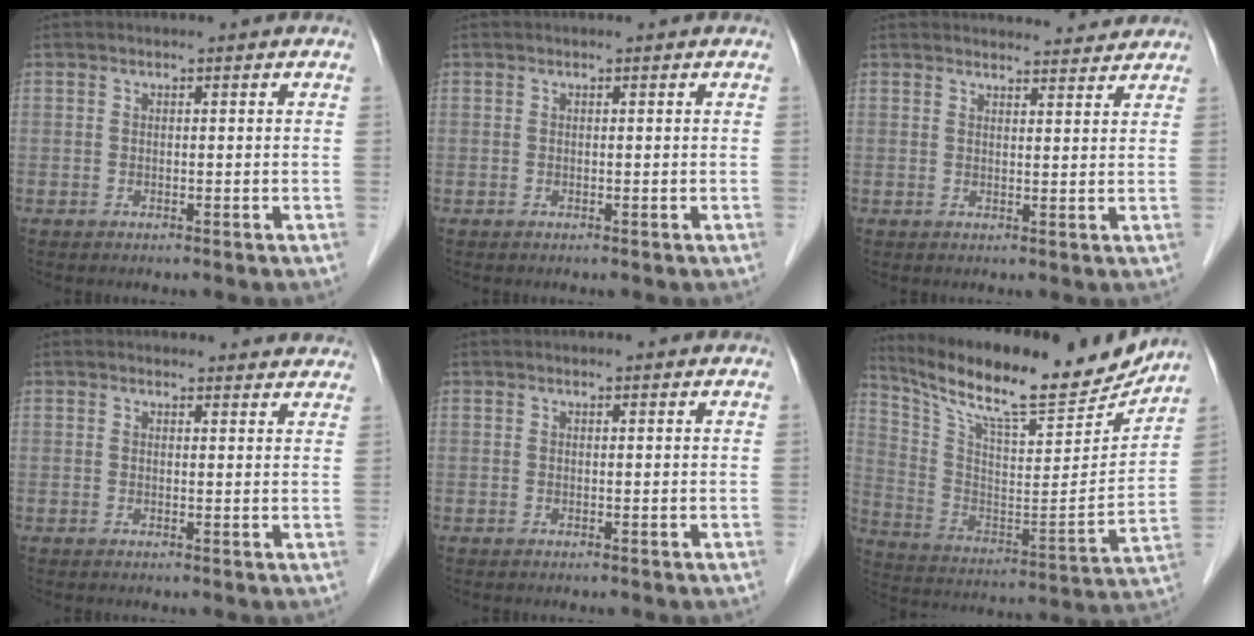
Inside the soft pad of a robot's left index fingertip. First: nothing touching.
{"total": 0.0}
{"total": 5.7, "force": [5.6, 0.8, 0.4], "torque": [-0.004, 0.004, 0.061]}
{"total": 6.5, "force": [6.2, 1.6, 0.5], "torque": [0.015, 0.001, 0.047]}
{"total": 1.4, "force": [1.4, 0.2, 0.1], "torque": [-0.011, 0.005, 0.015]}
{"total": 22.2, "force": [19.5, 3.5, 9.8], "torque": [-0.178, -0.028, 0.305]}